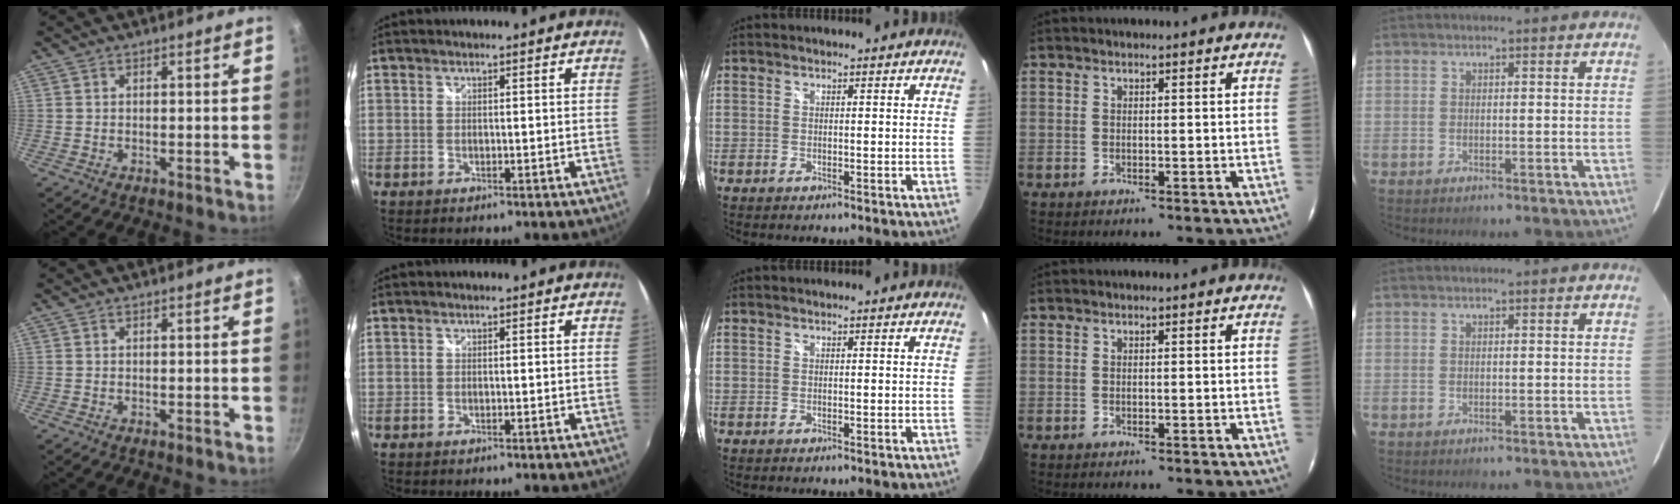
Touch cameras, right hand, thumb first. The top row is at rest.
{}